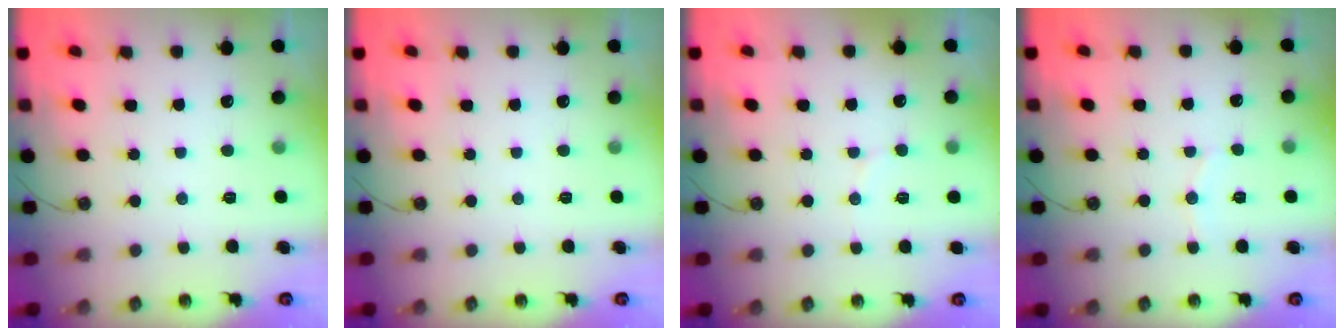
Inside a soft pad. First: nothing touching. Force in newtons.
{"total": 0.0}
{"total": 5.0, "press": 4.9, "slide": 0.9}
{"total": 4.7, "press": 4.6, "slide": 0.5}